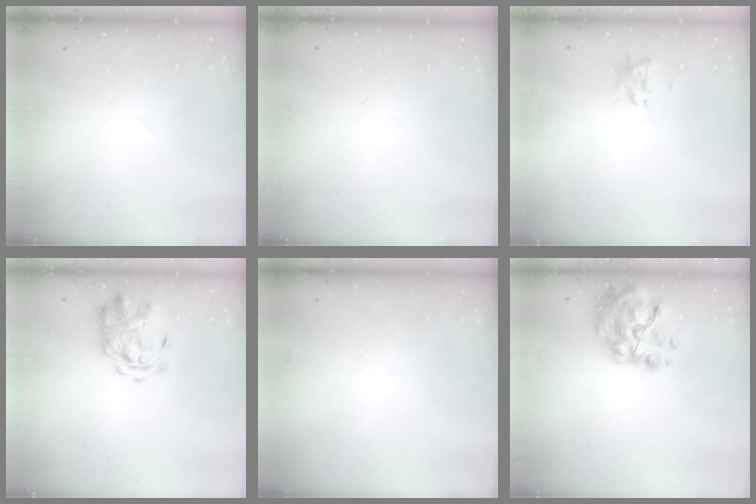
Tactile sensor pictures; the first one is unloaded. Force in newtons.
{"total": 0.0}
{"total": 2.3, "press": 2.2, "slide": 0.7}
{"total": 3.3, "press": 3.2, "slide": 0.8}
{"total": 0.0}
{"total": 13.9, "press": 13.3, "slide": 4.4}